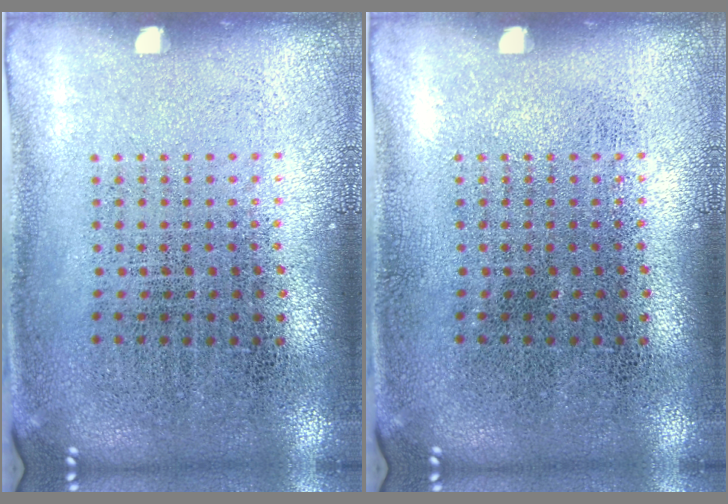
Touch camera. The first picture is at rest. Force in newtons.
{"total": 0.0}